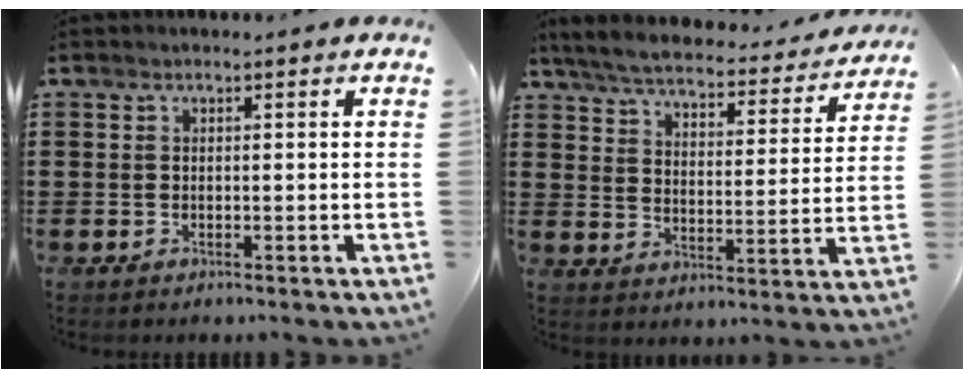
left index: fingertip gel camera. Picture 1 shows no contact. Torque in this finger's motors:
{"motor_torque": [1.18, -0.96, 0.30, 0.12]}